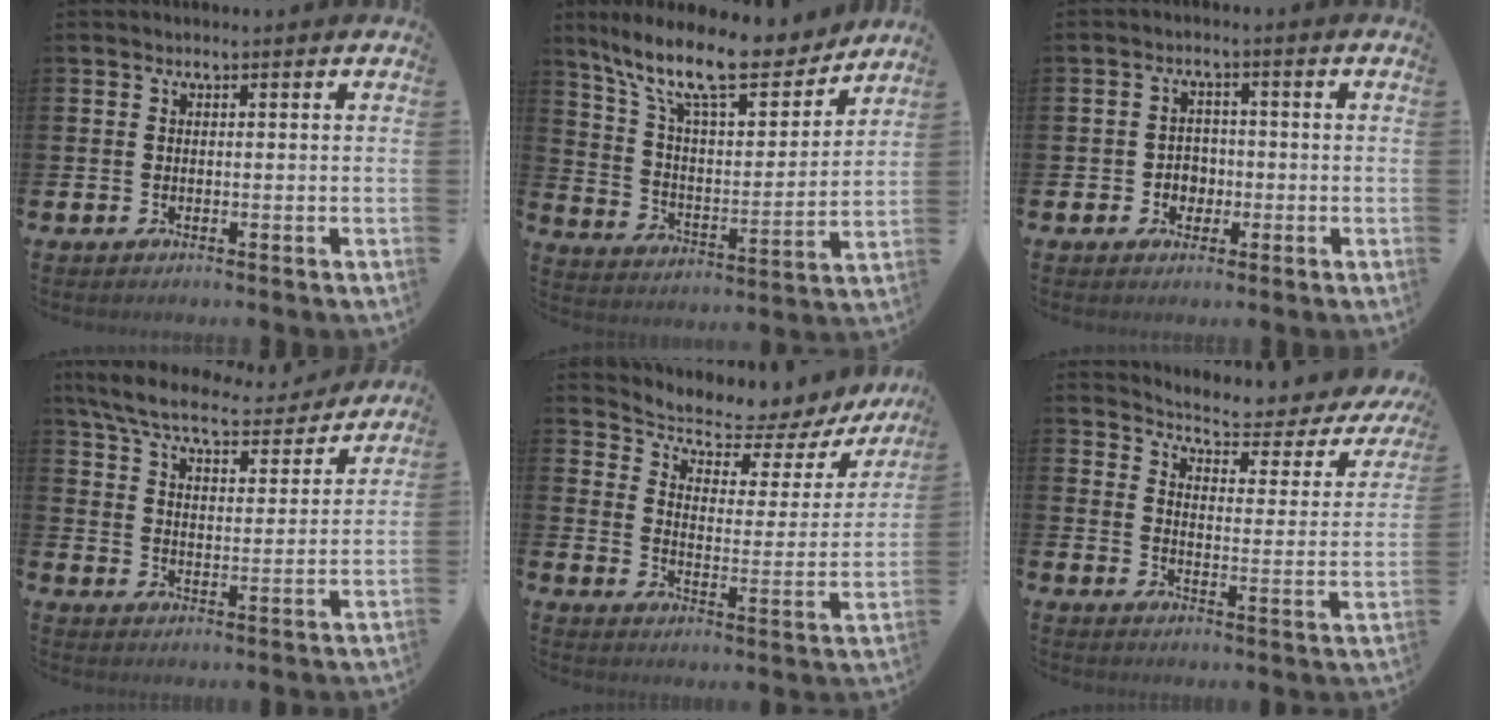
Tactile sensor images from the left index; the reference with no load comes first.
{"total": 13.9, "force": [11.3, 3.7, 7.2], "torque": [-0.169, -0.068, 0.194]}
{"total": 2.8, "force": [-0.8, 2.5, 0.9], "torque": [-0.017, 0.004, -0.022]}
{"total": 8.0, "force": [7.3, 1.3, 3.1], "torque": [-0.093, -0.044, 0.124]}
{"total": 5.3, "force": [5.0, 1.2, 1.4], "torque": [-0.048, -0.045, 0.074]}
{"total": 4.7, "force": [4.4, 0.7, 1.5], "torque": [-0.047, -0.042, 0.064]}